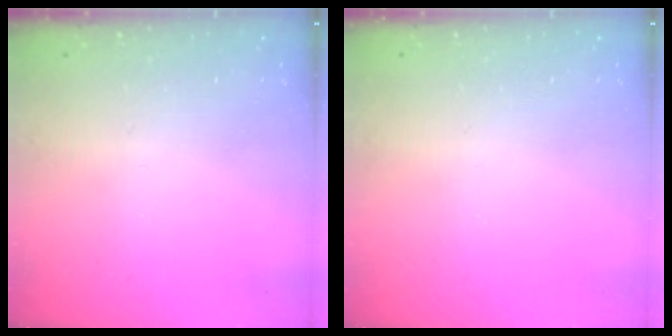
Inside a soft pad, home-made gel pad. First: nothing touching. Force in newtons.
{"total": 0.0}